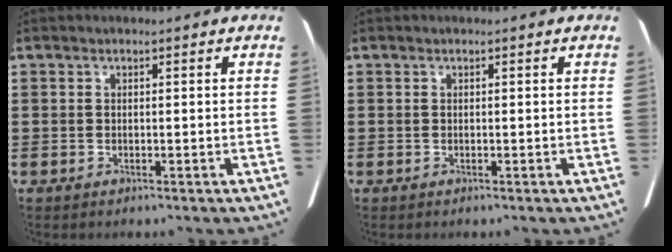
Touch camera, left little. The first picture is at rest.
{"total": 0.0}